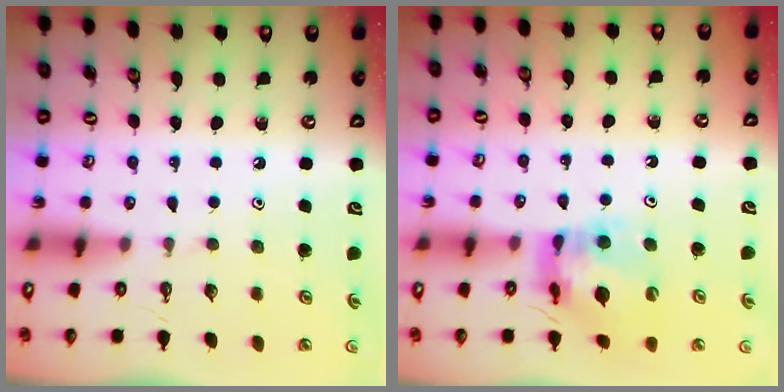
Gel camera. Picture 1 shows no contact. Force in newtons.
{"total": 11.0, "press": 11.0, "slide": 1.2}